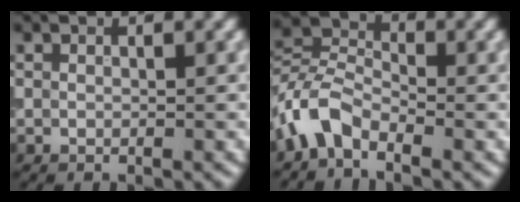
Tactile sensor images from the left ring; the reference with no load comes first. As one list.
[{"total": 4.3, "force": [-2.7, 2.3, 2.4], "torque": [-0.054, 0.009, -0.067]}]